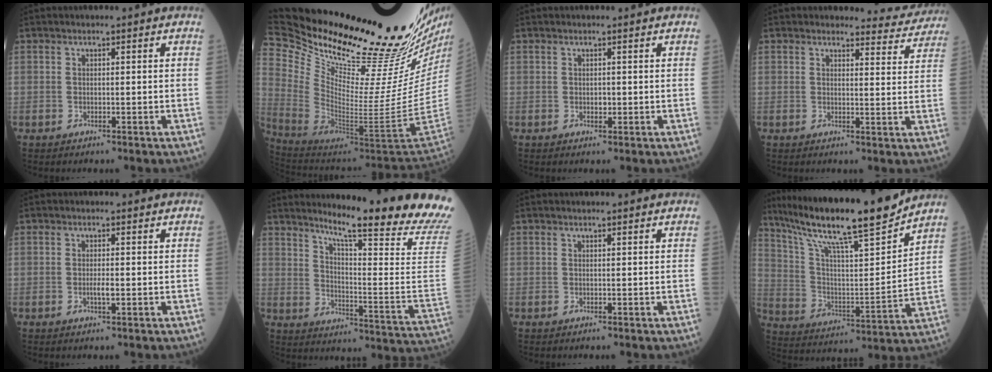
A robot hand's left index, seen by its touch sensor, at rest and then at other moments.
{"total": 36.6, "force": [29.6, 0.1, 21.6], "torque": [-0.336, -0.121, 0.446]}
{"total": 1.0, "force": [0.3, 0.8, 0.5], "torque": [-0.009, 0.003, 0.006]}
{"total": 6.4, "force": [6.3, 1.4, -0.7], "torque": [0.021, -0.018, 0.060]}
{"total": 1.5, "force": [-0.1, 0.5, 1.4], "torque": [-0.029, 0.001, 0.001]}
{"total": 25.7, "force": [22.2, -1.8, 12.8], "torque": [-0.194, -0.133, 0.279]}
{"total": 1.7, "force": [1.5, 0.5, 0.6], "torque": [-0.007, 0.018, 0.023]}
{"total": 21.8, "force": [18.2, 1.3, 12.0], "torque": [-0.213, 0.002, 0.309]}